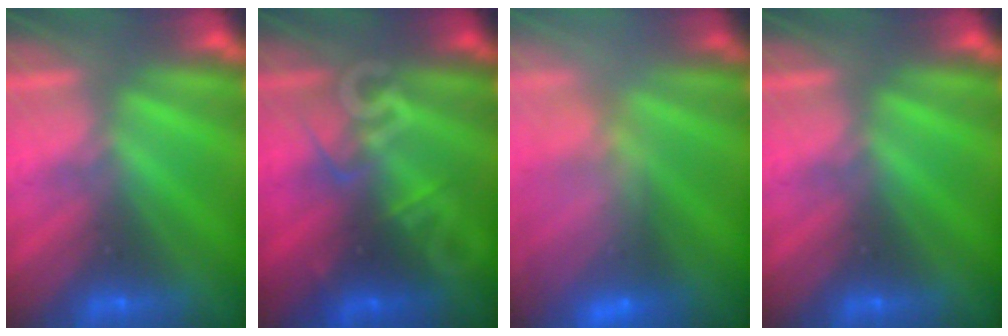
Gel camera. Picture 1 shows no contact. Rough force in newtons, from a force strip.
{"total": 2.8}
{"total": 7.4}
{"total": 0.0}